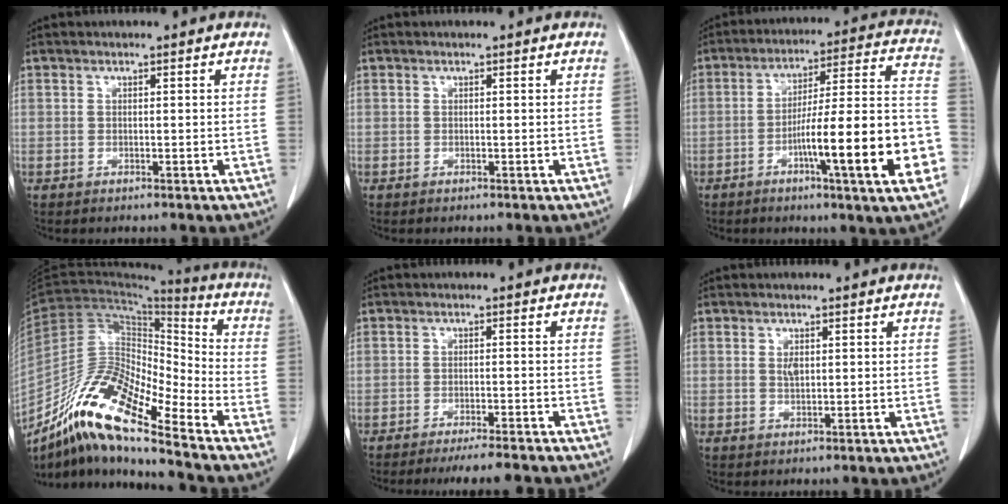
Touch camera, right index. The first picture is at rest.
{"total": 0.0}
{"total": 19.2, "force": [-6.5, 0.7, 18.1], "torque": [-0.224, 0.013, -0.095]}
{"total": 16.3, "force": [-11.7, 2.7, 11.0], "torque": [-0.210, 0.010, -0.210]}
{"total": 7.6, "force": [-6.9, -0.5, 3.2], "torque": [-0.029, -0.017, -0.100]}
{"total": 1.4, "force": [0.4, 0.6, 1.2], "torque": [-0.022, -0.002, 0.009]}